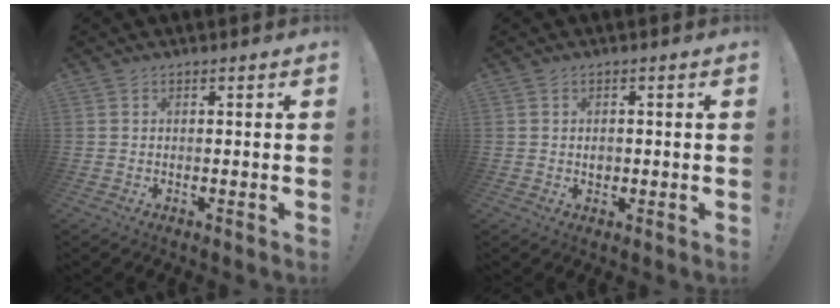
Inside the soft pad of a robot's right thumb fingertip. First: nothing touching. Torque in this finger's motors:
{"motor_torque": [0.22, 0.05, 0.16, -0.21, -0.01]}